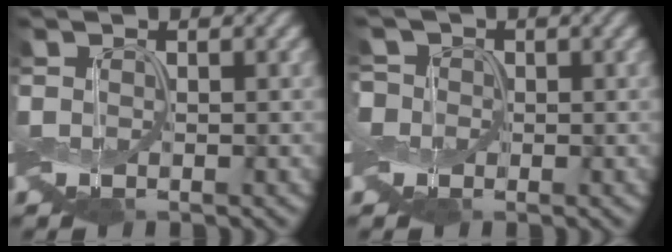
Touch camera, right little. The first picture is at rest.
{"total": 2.8, "force": [0.7, 2.5, 1.0], "torque": [-0.041, 0.015, 0.008]}